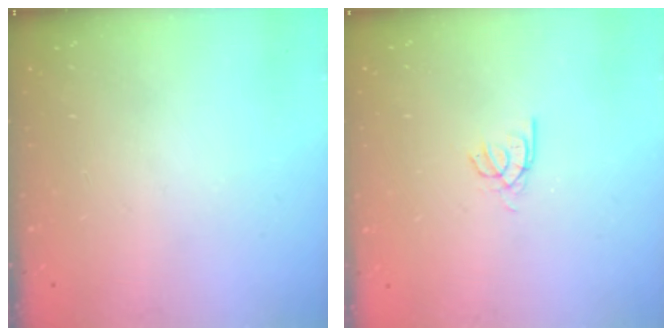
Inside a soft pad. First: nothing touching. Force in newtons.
{"total": 2.5, "press": 2.4, "slide": 0.3}